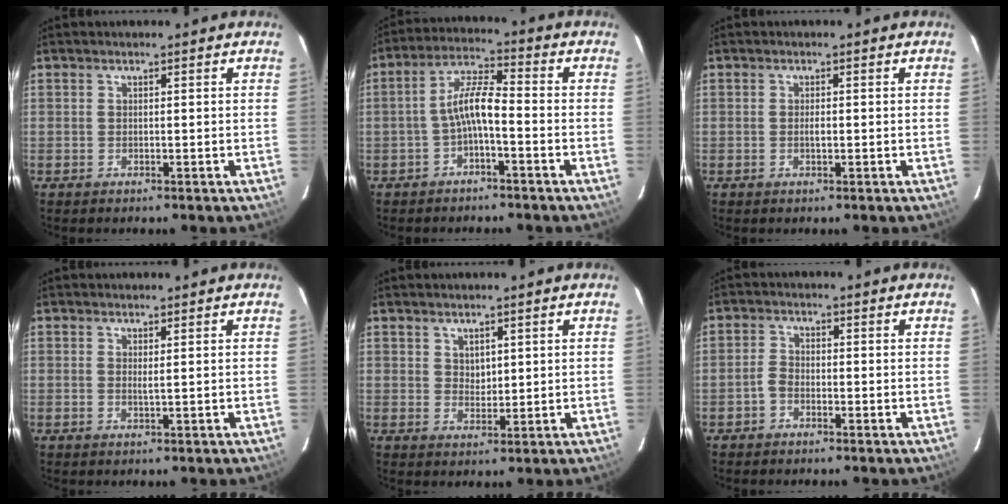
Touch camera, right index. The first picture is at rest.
{"total": 6.1, "force": [-2.4, 1.3, 5.5], "torque": [-0.118, 0.017, -0.045]}
{"total": 1.0, "force": [-0.2, 0.4, 0.9], "torque": [-0.016, -0.001, -0.003]}
{"total": 0.9, "force": [0.3, -0.2, 0.8], "torque": [-0.015, -0.002, 0.005]}
{"total": 2.4, "force": [1.4, 1.7, 1.0], "torque": [-0.011, 0.001, 0.027]}
{"total": 2.1, "force": [-1.4, 1.3, 1.0], "torque": [-0.021, 0.008, -0.029]}